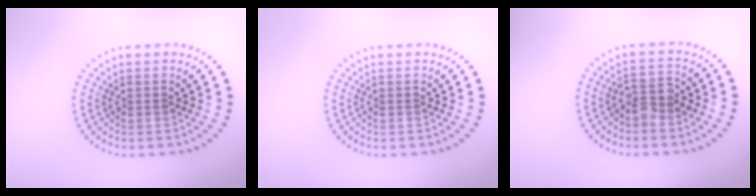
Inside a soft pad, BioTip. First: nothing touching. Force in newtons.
{"total": 0.0}
{"total": 2.4, "press": 2.2, "slide": 0.8}